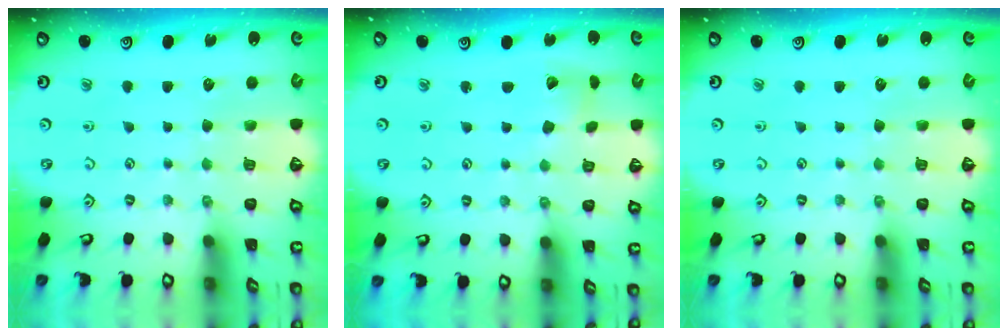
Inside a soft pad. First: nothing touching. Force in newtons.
{"total": 5.6, "press": 5.5, "slide": 0.7}
{"total": 0.0}